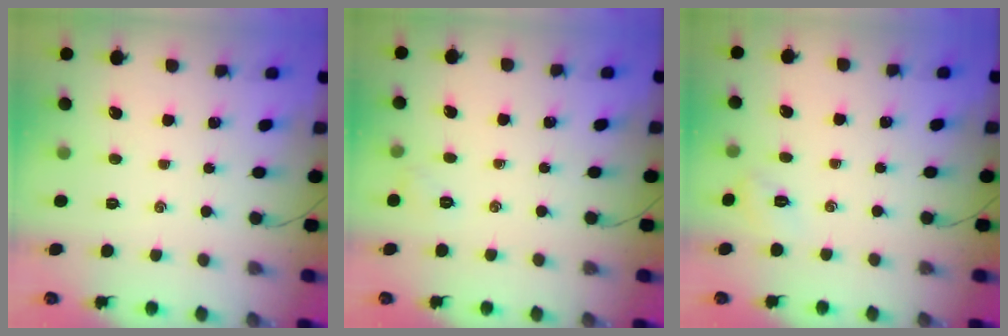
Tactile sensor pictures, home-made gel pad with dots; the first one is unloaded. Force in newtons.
{"total": 3.8, "press": 3.6, "slide": 1.2}
{"total": 2.7, "press": 2.6, "slide": 0.8}